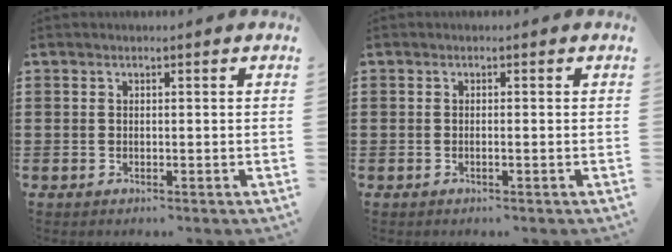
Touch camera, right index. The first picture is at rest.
{"total": 0.6, "force": [-0.3, -0.2, 0.5], "torque": [-0.008, -0.003, -0.005]}